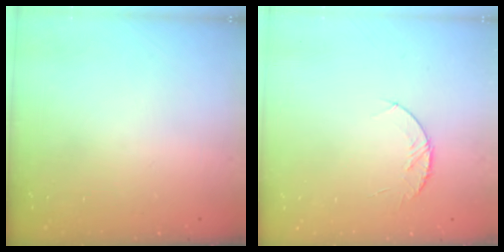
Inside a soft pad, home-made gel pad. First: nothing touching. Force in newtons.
{"total": 5.3, "press": 5.3, "slide": 0.6}